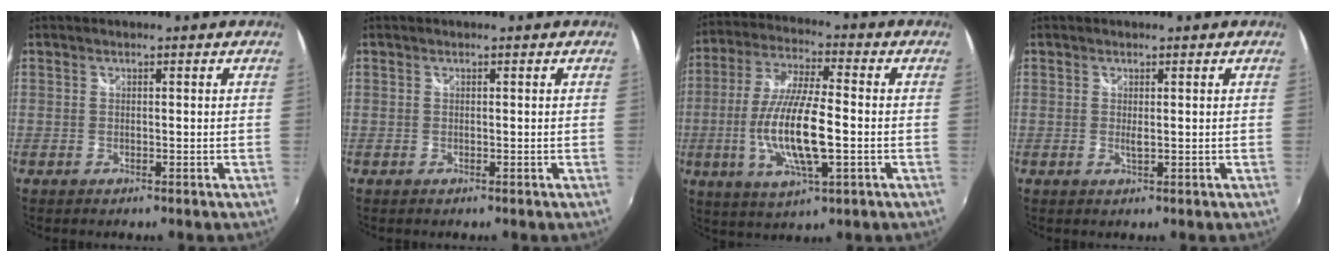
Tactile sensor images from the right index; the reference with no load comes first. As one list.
[{"total": 0.0}, {"total": 14.9, "force": [-2.9, 3.6, 14.1], "torque": [-0.285, -0.009, -0.053]}, {"total": 1.0, "force": [0.1, 0.1, 1.0], "torque": [-0.016, -0.001, 0.001]}]